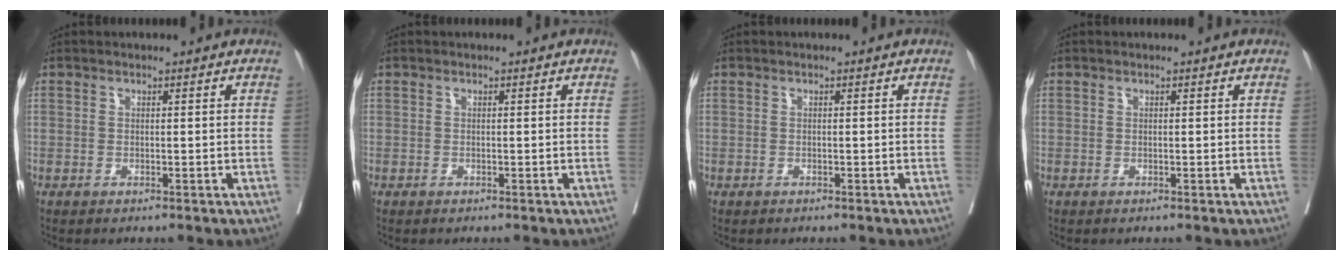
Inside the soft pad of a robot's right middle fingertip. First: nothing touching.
{"total": 0.0}
{"total": 0.0}
{"total": 0.0}